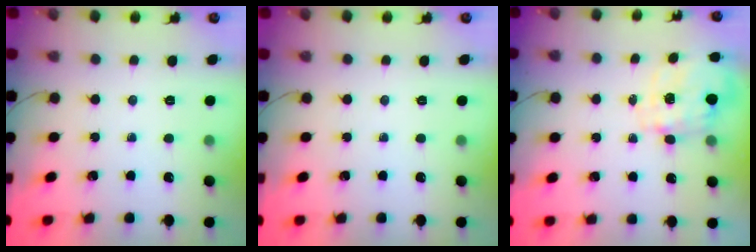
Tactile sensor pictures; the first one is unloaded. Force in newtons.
{"total": 0.0}
{"total": 2.7, "press": 2.6, "slide": 0.9}